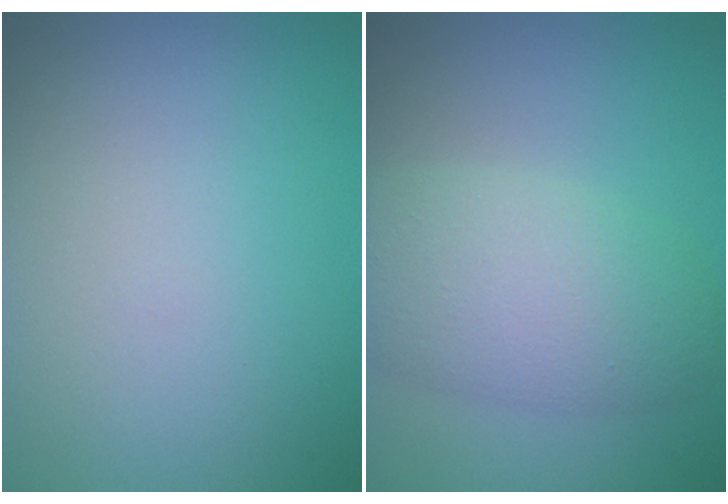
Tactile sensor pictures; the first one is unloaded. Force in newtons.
{"total": 5.6, "press": 5.6, "slide": 0.1}